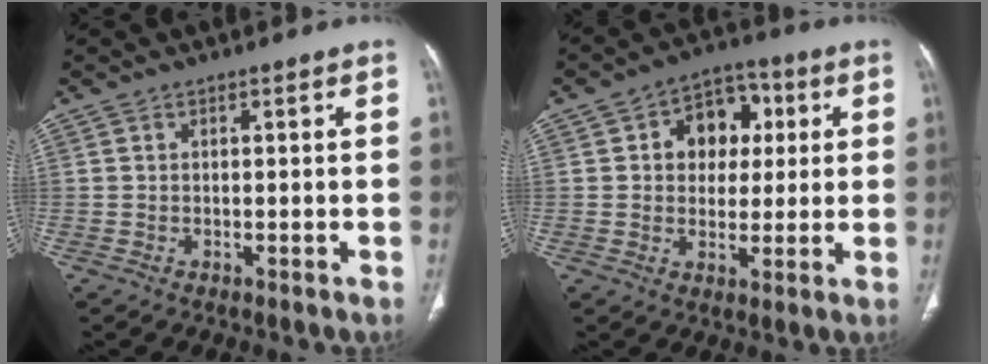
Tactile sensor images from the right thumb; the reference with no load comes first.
{"total": 10.7, "force": [2.4, 8.2, 6.5], "torque": [-0.045, 0.010, 0.032]}